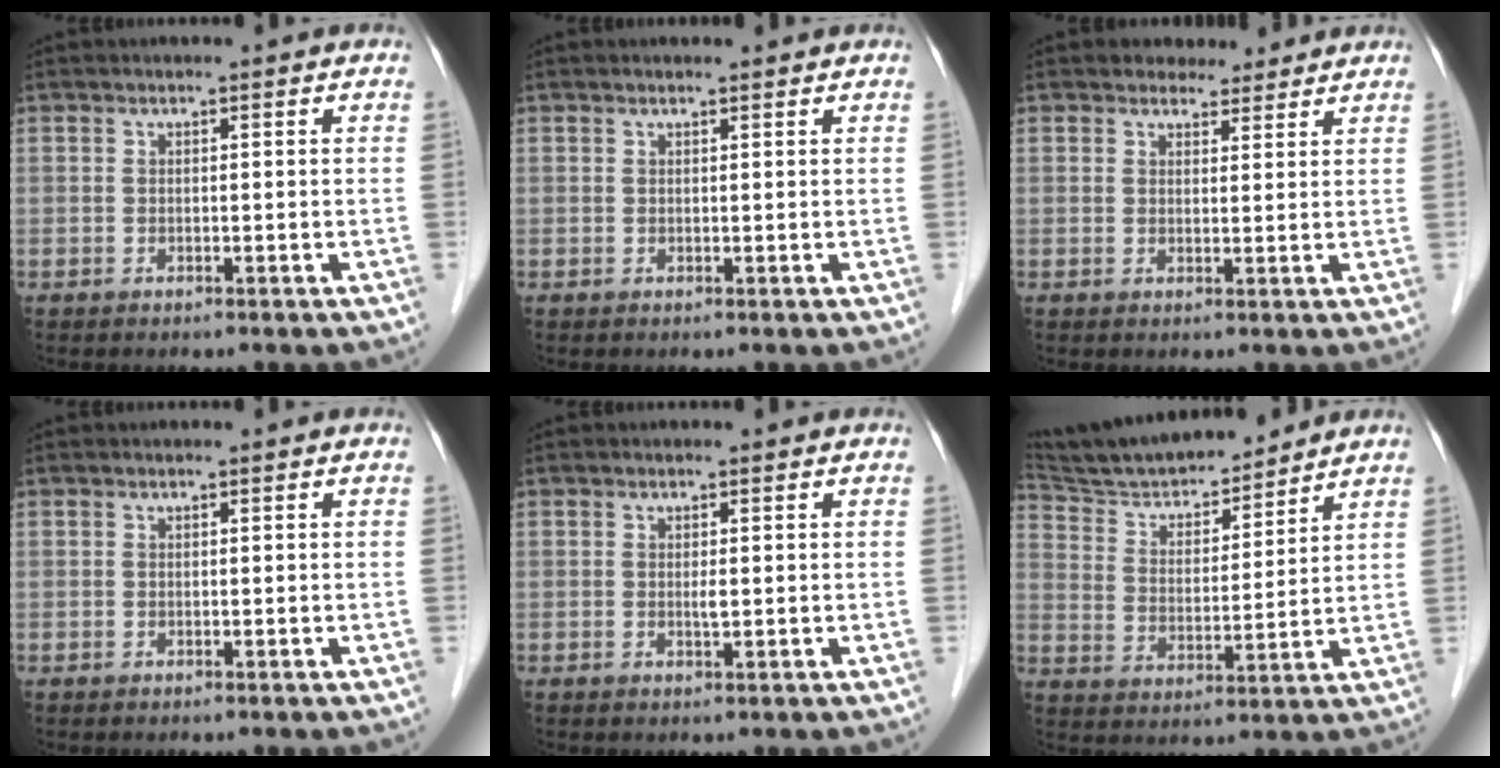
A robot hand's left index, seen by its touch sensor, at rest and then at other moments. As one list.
[{"total": 1.4, "force": [1.4, 0.1, 0.5], "torque": [-0.011, 0.012, 0.020]}, {"total": 3.6, "force": [3.2, 1.6, 0.3], "torque": [-0.002, 0.004, 0.042]}, {"total": 0.0}, {"total": 0.9, "force": [0.1, 0.2, 0.9], "torque": [-0.020, -0.002, 0.001]}, {"total": 15.2, "force": [14.1, 2.5, 5.0], "torque": [-0.088, 0.011, 0.245]}]